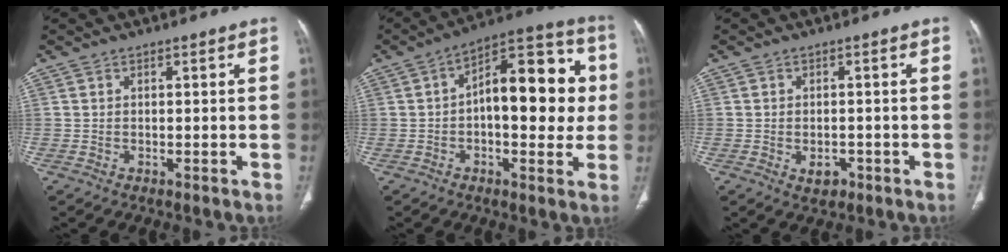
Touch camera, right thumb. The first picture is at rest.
{"total": 18.3, "force": [1.0, 8.8, 16.0], "torque": [-0.189, 0.034, 0.008]}
{"total": 2.9, "force": [-1.2, 2.1, 1.7], "torque": [-0.013, 0.006, -0.010]}